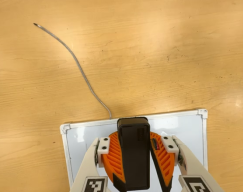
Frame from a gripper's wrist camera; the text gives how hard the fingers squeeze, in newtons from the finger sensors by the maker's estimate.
{"total": 9.8, "left": 10.0, "right": 9.6}